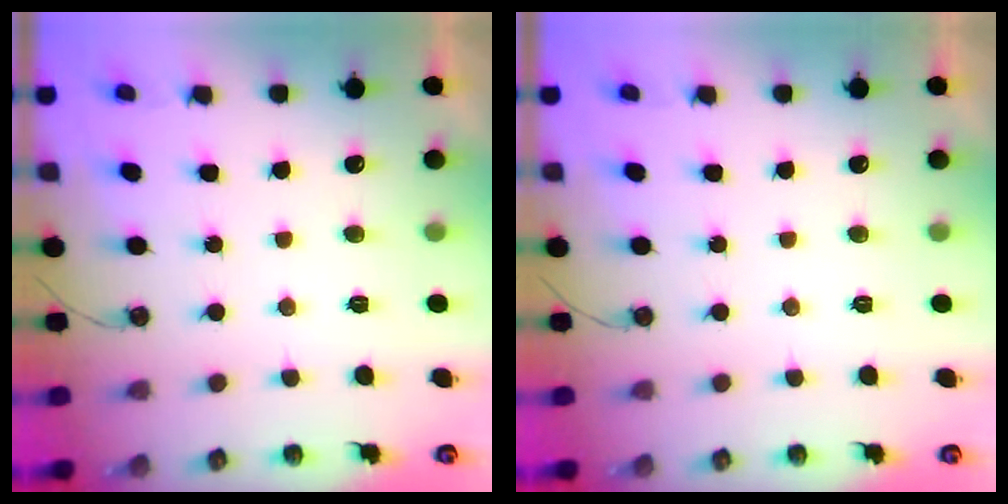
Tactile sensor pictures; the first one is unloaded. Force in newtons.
{"total": 0.0}